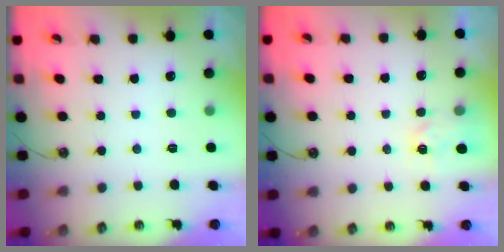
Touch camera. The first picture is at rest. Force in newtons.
{"total": 3.5, "press": 3.5, "slide": 0.3}